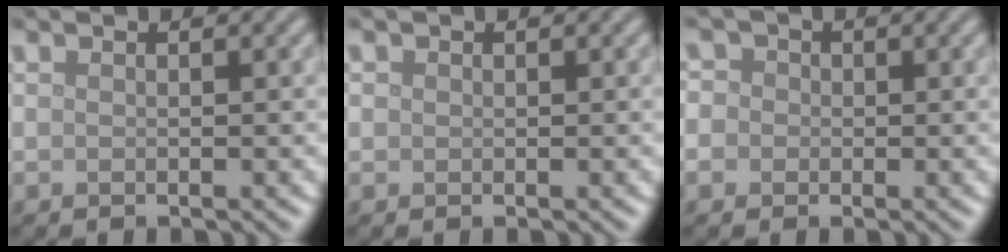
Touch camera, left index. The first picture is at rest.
{"total": 0.5, "force": [0.1, 0.5, 0.1], "torque": [0.003, 0.000, 0.000]}
{"total": 4.2, "force": [0.7, 3.8, 1.6], "torque": [-0.013, 0.036, -0.023]}